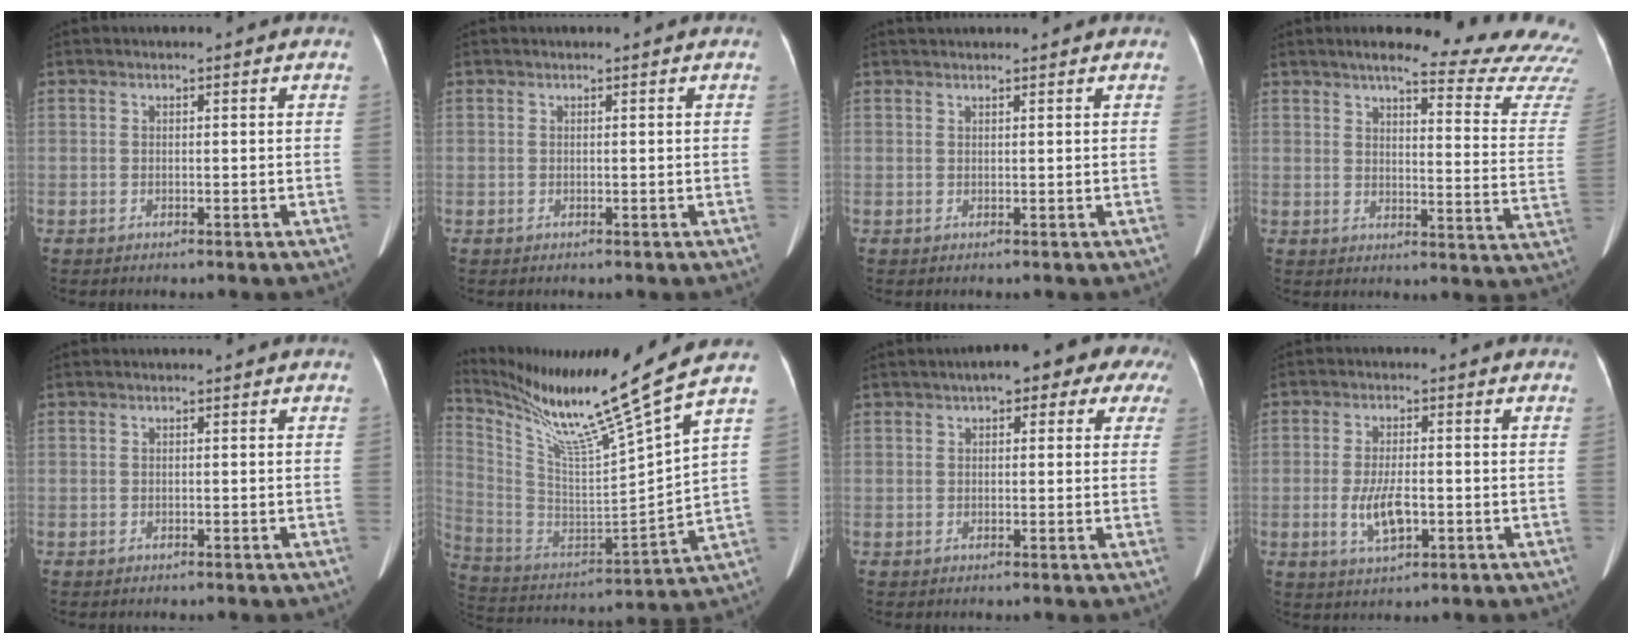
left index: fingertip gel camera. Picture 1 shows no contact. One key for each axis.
{"total": 0.0}
{"total": 4.6, "fx": 4.3, "fy": 0.3, "fz": 1.6, "tx": -0.019, "ty": 0.034, "tz": 0.054}
{"total": 22.2, "fx": 20.3, "fy": 1.4, "fz": 8.8, "tx": -0.101, "ty": -0.097, "tz": 0.221}
{"total": 0.0}
{"total": 21.1, "fx": 16.5, "fy": -2.6, "fz": 12.9, "tx": -0.236, "ty": -0.050, "tz": 0.284}
{"total": 10.6, "fx": 6.1, "fy": 3.9, "fz": 7.6, "tx": -0.077, "ty": 0.039, "tz": 0.064}
{"total": 5.5, "fx": -1.4, "fy": 1.9, "fz": 5.0, "tx": -0.102, "ty": -0.005, "tz": -0.021}